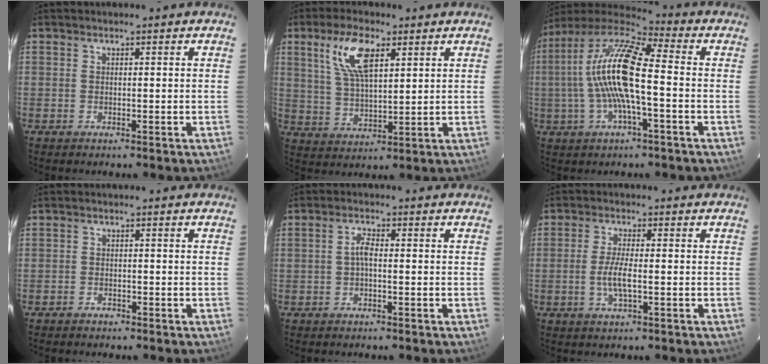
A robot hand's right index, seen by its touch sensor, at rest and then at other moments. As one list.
[{"total": 9.9, "force": [4.6, 3.8, 7.8], "torque": [-0.156, 0.012, 0.094]}, {"total": 15.8, "force": [-1.0, 3.6, 15.3], "torque": [-0.285, 0.008, -0.027]}, {"total": 1.4, "force": [-1.2, 0.7, 0.0], "torque": [-0.006, 0.006, -0.022]}, {"total": 2.0, "force": [-0.4, 0.6, 1.9], "torque": [-0.039, 0.008, -0.010]}, {"total": 4.6, "force": [-1.0, 0.8, 4.4], "torque": [-0.088, -0.003, -0.018]}]